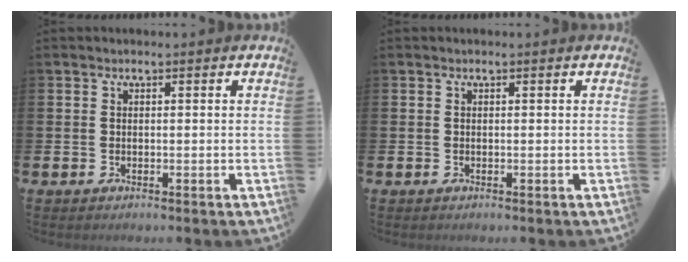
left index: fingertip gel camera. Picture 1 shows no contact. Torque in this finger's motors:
{"motor_torque": [0.19, 0.11, 0.05, 0.02]}